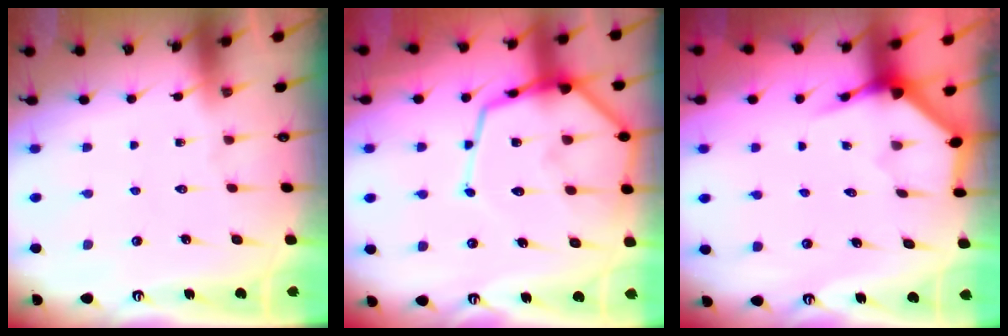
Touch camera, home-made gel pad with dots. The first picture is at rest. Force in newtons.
{"total": 18.5, "press": 18.5, "slide": 1.7}
{"total": 3.9, "press": 3.9, "slide": 0.3}